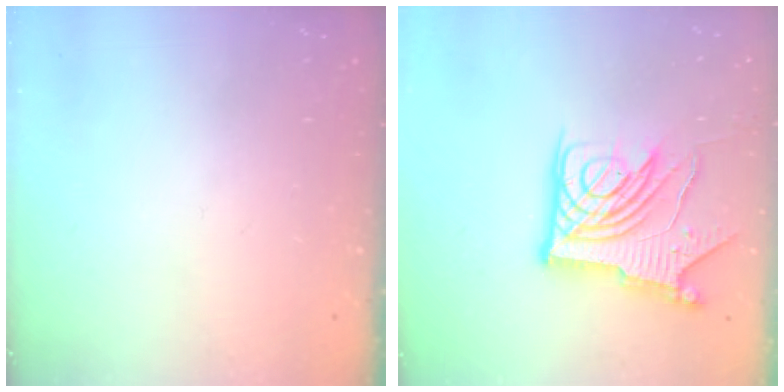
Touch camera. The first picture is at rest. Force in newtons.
{"total": 14.9, "press": 14.8, "slide": 1.8}